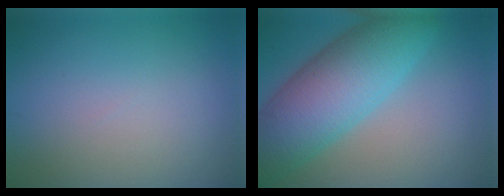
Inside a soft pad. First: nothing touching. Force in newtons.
{"total": 10.0, "press": 10.0, "slide": 0.2}